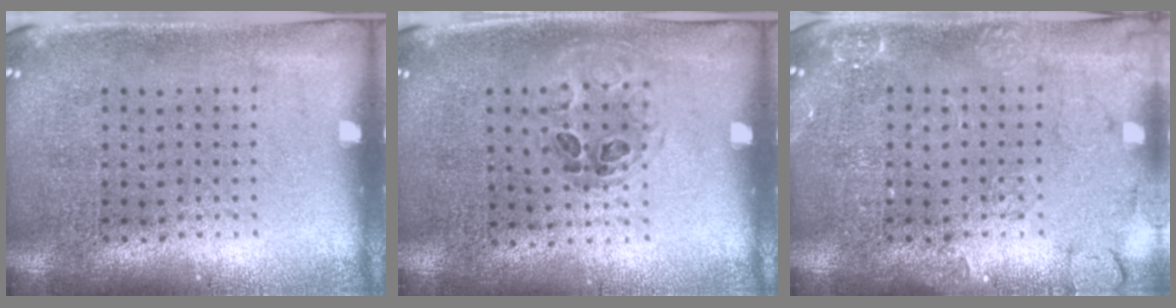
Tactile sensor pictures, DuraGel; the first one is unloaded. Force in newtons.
{"total": 1.0, "press": 0.7, "slide": 0.7}
{"total": 2.4, "press": 2.4, "slide": 0.4}